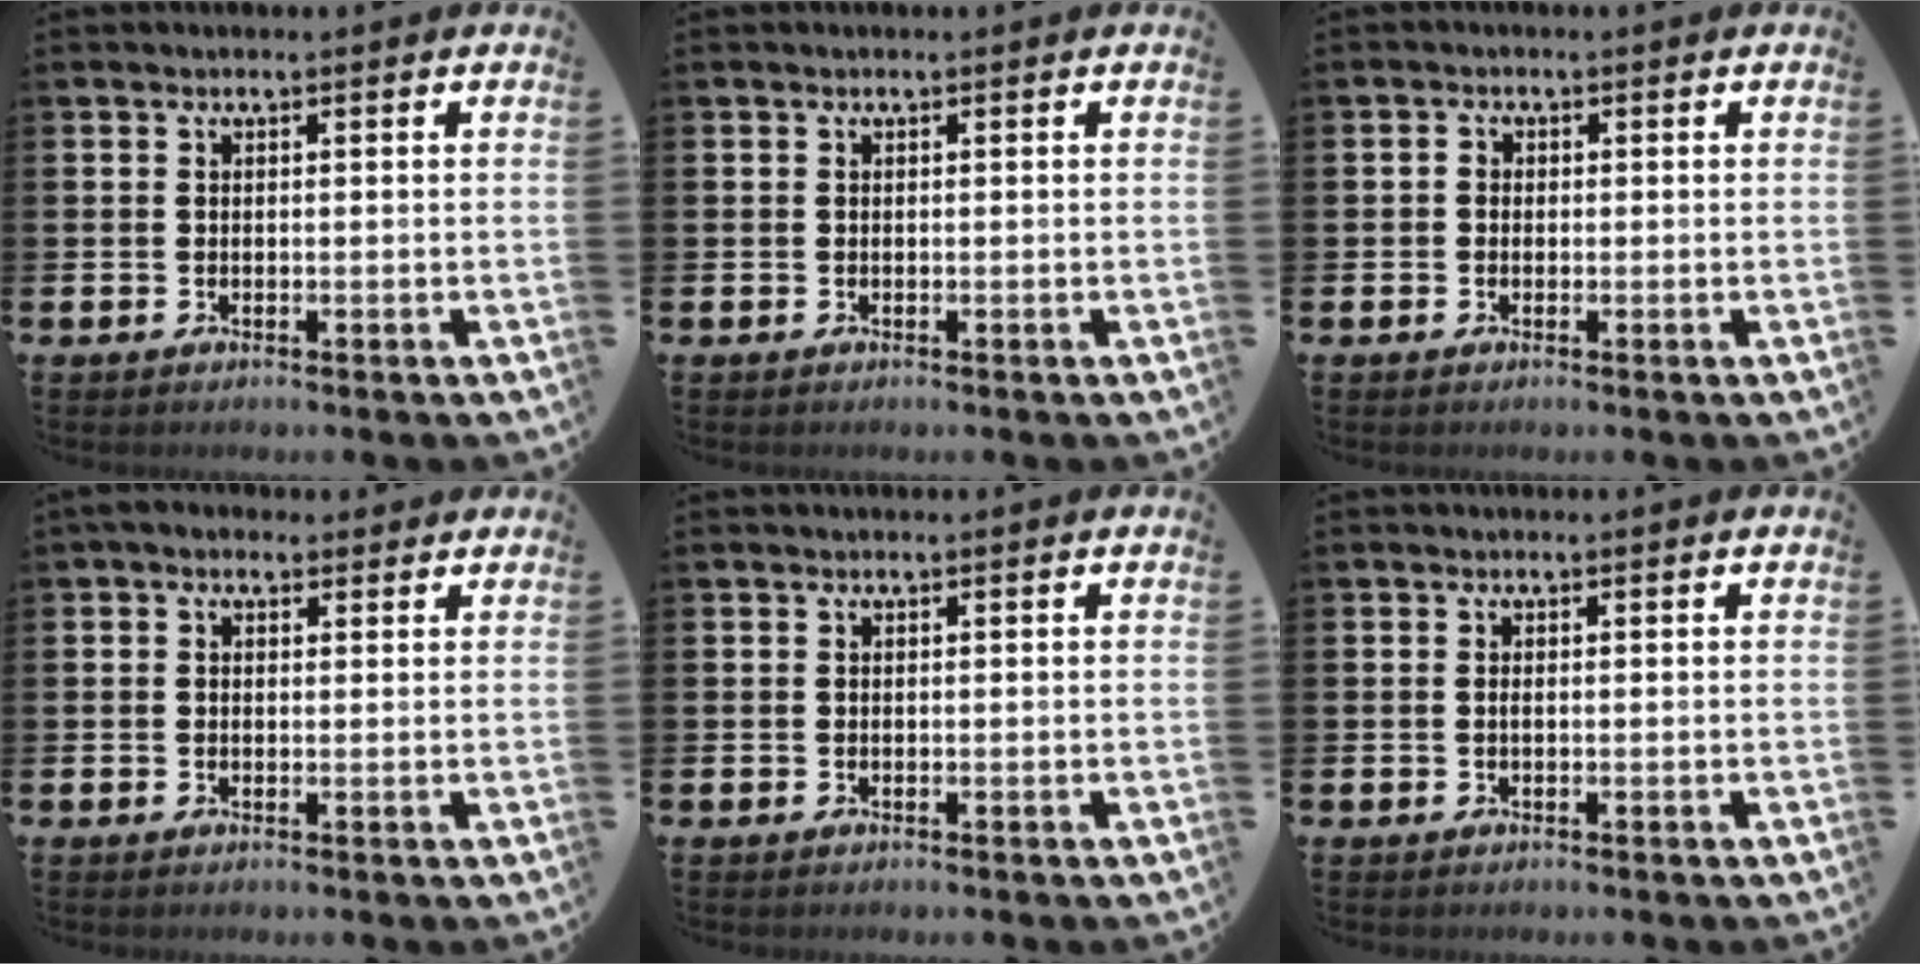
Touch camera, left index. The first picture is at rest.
{"total": 0.0}
{"total": 1.1, "force": [-0.2, 1.0, 0.5], "torque": [-0.005, 0.004, -0.007]}
{"total": 2.0, "force": [1.4, 1.3, 0.6], "torque": [-0.002, 0.001, 0.022]}
{"total": 0.0}
{"total": 0.0}